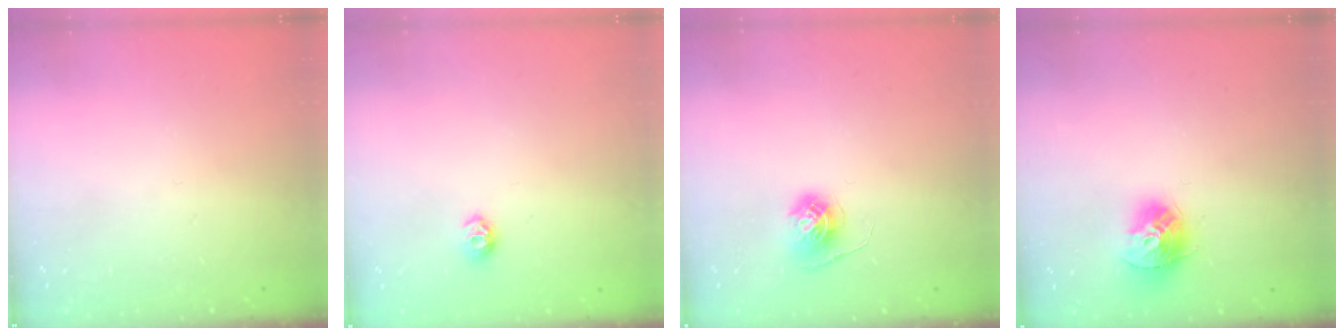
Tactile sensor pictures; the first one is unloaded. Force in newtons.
{"total": 6.0, "press": 5.9, "slide": 0.8}
{"total": 6.1, "press": 6.0, "slide": 0.6}
{"total": 12.2, "press": 12.1, "slide": 1.1}